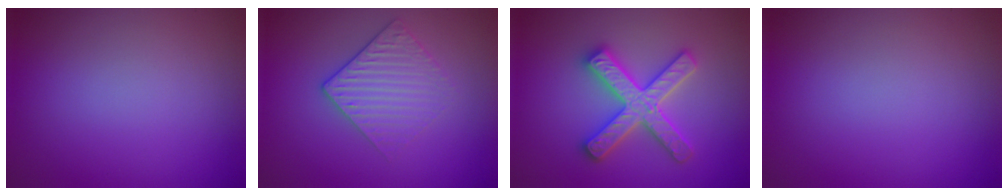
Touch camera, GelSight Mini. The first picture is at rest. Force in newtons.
{"total": 2.9, "press": 2.6, "slide": 1.4}
{"total": 5.0, "press": 4.9, "slide": 0.8}
{"total": 0.0}